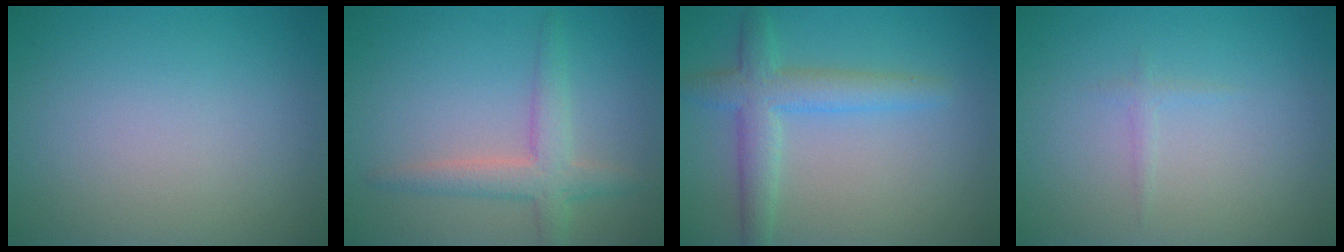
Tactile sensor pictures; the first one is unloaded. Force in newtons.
{"total": 3.4, "press": 3.4, "slide": 0.2}
{"total": 4.0, "press": 4.0, "slide": 0.1}
{"total": 0.6, "press": 0.6, "slide": 0.0}